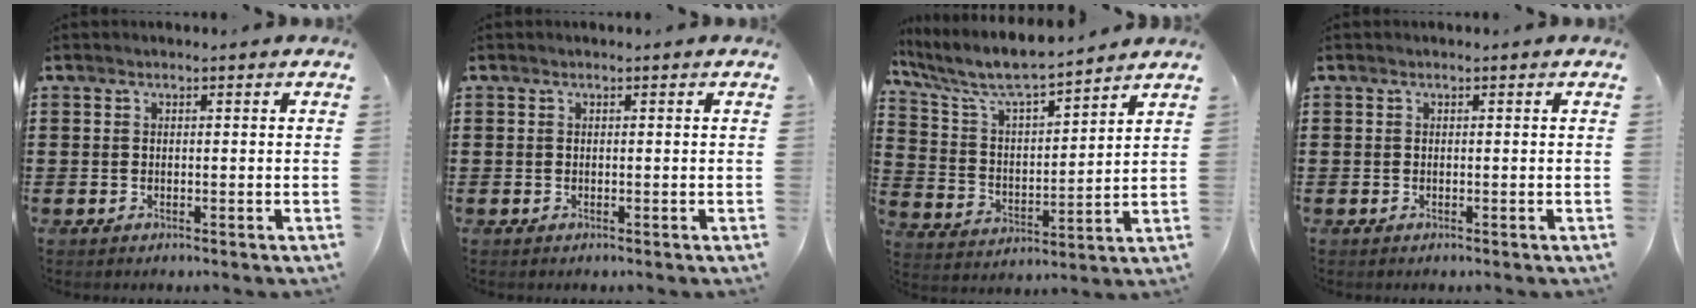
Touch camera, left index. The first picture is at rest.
{"total": 0.0}
{"total": 7.8, "force": [6.9, 1.1, 3.4], "torque": [-0.099, -0.042, 0.115]}
{"total": 0.0}